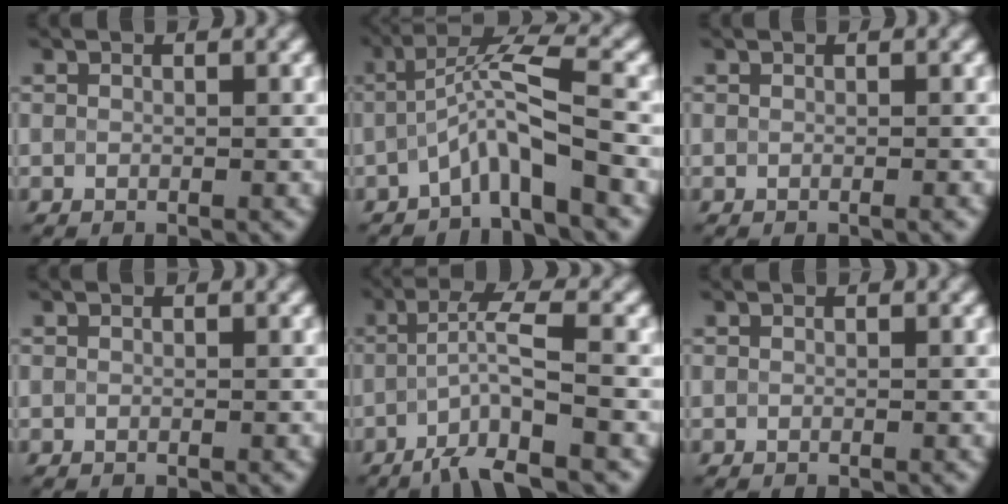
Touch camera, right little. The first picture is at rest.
{"total": 4.6, "force": [-2.0, 0.5, 4.1], "torque": [-0.079, 0.017, -0.047]}
{"total": 0.8, "force": [-0.4, 0.3, 0.7], "torque": [-0.007, 0.001, -0.011]}
{"total": 0.0}
{"total": 5.4, "force": [-2.4, 0.5, 4.9], "torque": [-0.085, 0.006, -0.055]}
{"total": 0.0}